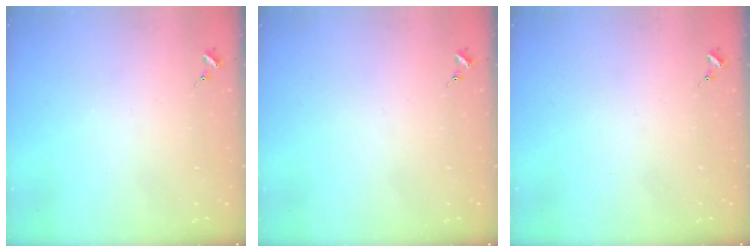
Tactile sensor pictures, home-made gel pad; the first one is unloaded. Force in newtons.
{"total": 0.0}
{"total": 0.0}